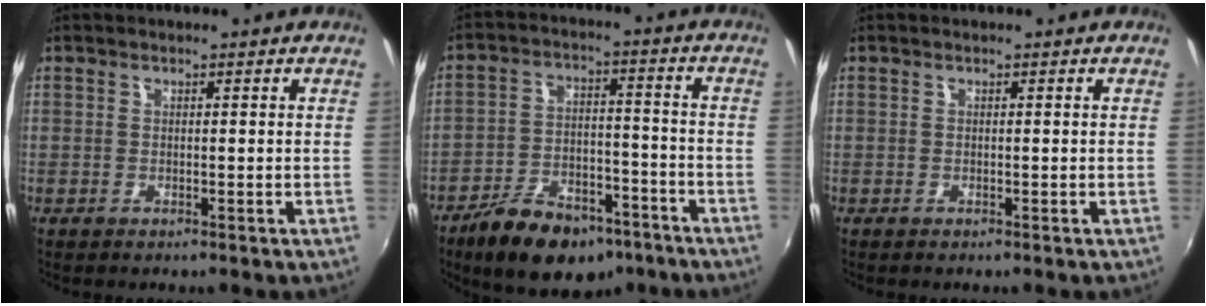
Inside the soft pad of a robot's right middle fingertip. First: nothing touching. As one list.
[{"total": 15.4, "force": [-10.9, 7.5, 7.9], "torque": [-0.157, 0.003, -0.160]}, {"total": 0.0}]